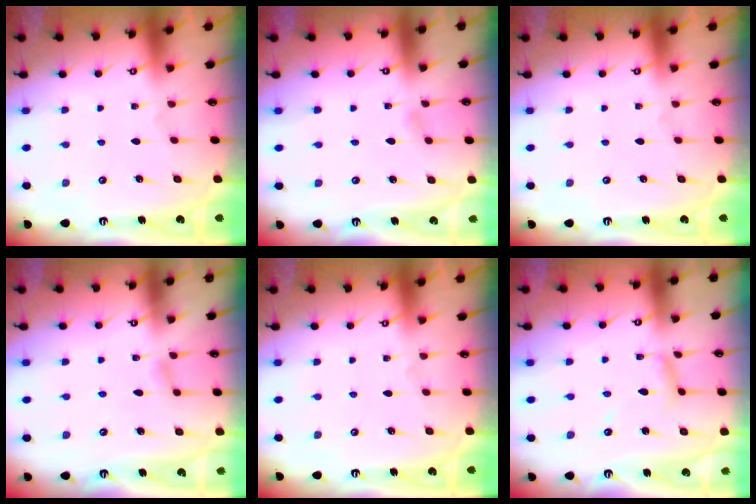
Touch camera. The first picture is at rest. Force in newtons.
{"total": 2.3, "press": 2.3, "slide": 0.3}
{"total": 0.0}
{"total": 4.3, "press": 4.3, "slide": 0.3}
{"total": 0.0}
{"total": 5.1, "press": 5.1, "slide": 0.5}